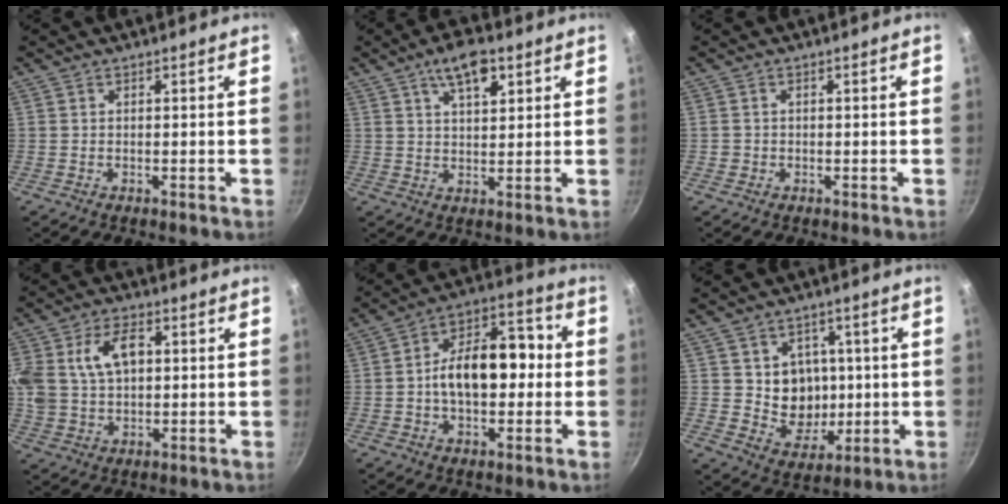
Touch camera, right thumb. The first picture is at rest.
{"total": 7.8, "force": [4.0, 3.4, 5.8], "torque": [-0.078, -0.009, 0.063]}
{"total": 0.8, "force": [-0.1, 0.8, 0.1], "torque": [0.001, 0.002, -0.002]}
{"total": 15.5, "force": [3.6, 10.7, 10.7], "torque": [-0.225, 0.026, 0.067]}
{"total": 15.2, "force": [-0.8, 9.3, 12.0], "torque": [-0.145, 0.046, -0.024]}
{"total": 10.3, "force": [0.7, 9.2, 4.5], "torque": [-0.026, -0.007, 0.022]}